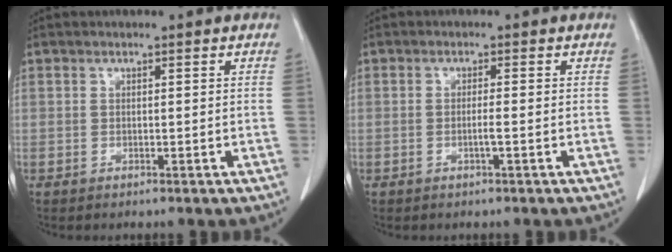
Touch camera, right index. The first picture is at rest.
{"total": 1.4, "force": [-0.5, -0.2, 1.3], "torque": [-0.025, -0.001, -0.009]}